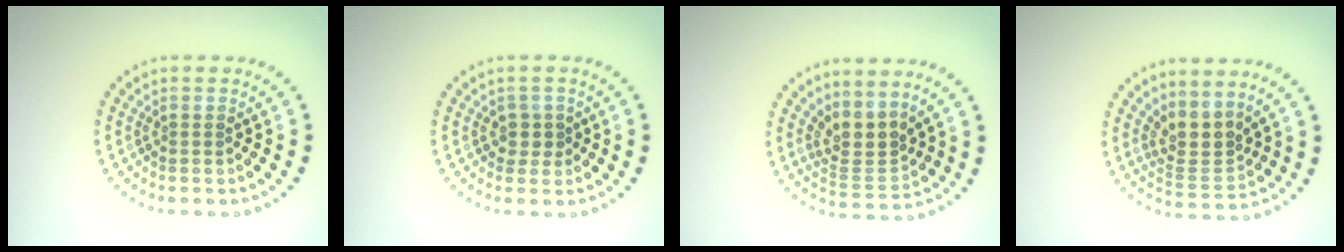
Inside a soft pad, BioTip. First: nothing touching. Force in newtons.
{"total": 1.6, "press": 1.3, "slide": 1.0}
{"total": 3.0, "press": 2.1, "slide": 2.2}
{"total": 2.9, "press": 2.0, "slide": 2.1}